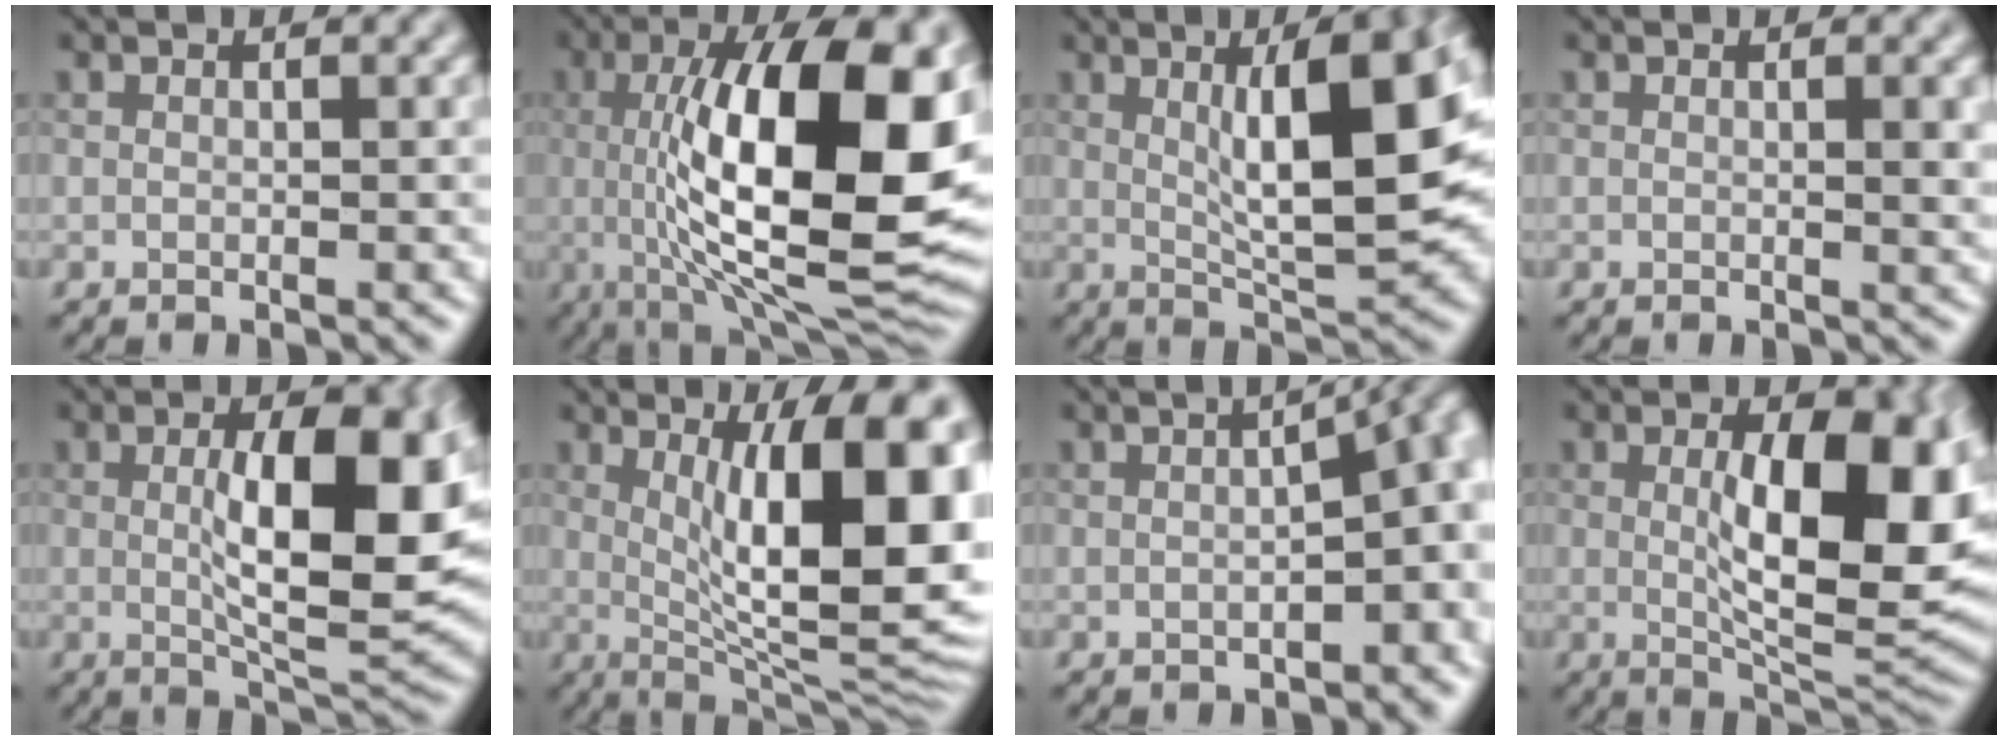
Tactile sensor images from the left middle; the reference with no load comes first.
{"total": 16.7, "force": [1.5, 5.6, 15.6], "torque": [-0.227, 0.011, 0.019]}
{"total": 11.0, "force": [1.9, 2.9, 10.5], "torque": [-0.143, 0.006, 0.033]}
{"total": 1.2, "force": [0.2, 0.2, 1.2], "torque": [-0.015, -0.003, 0.002]}
{"total": 10.1, "force": [0.7, 3.1, 9.6], "torque": [-0.141, -0.004, 0.016]}
{"total": 14.8, "force": [2.2, 4.6, 13.9], "torque": [-0.163, -0.001, 0.031]}
{"total": 6.8, "force": [-1.0, 2.5, 6.2], "torque": [-0.075, 0.005, -0.012]}
{"total": 11.3, "force": [0.8, 4.3, 10.4], "torque": [-0.149, -0.006, 0.021]}